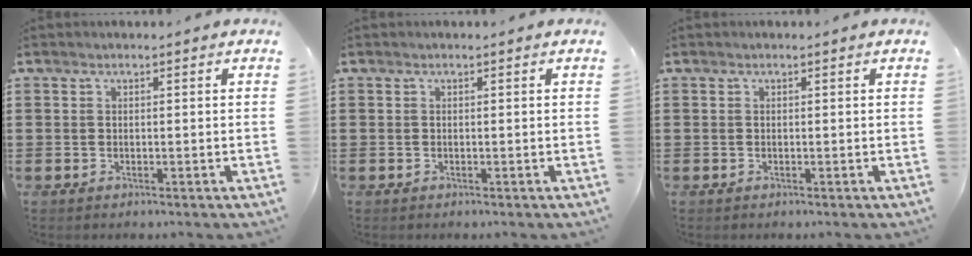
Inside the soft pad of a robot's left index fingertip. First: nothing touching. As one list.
[{"total": 0.0}, {"total": 0.0}]